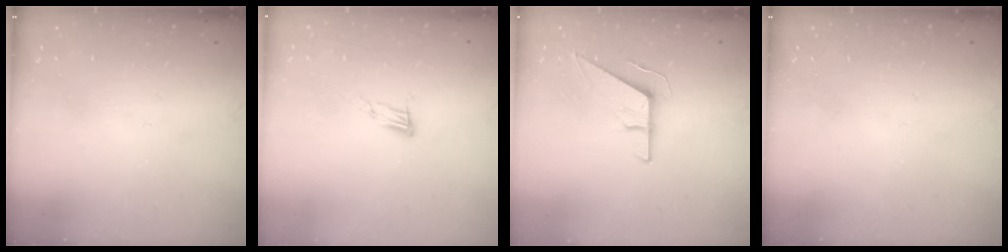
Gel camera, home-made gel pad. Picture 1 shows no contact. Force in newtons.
{"total": 6.6, "press": 6.6, "slide": 1.0}
{"total": 9.2, "press": 9.1, "slide": 0.9}
{"total": 0.0}